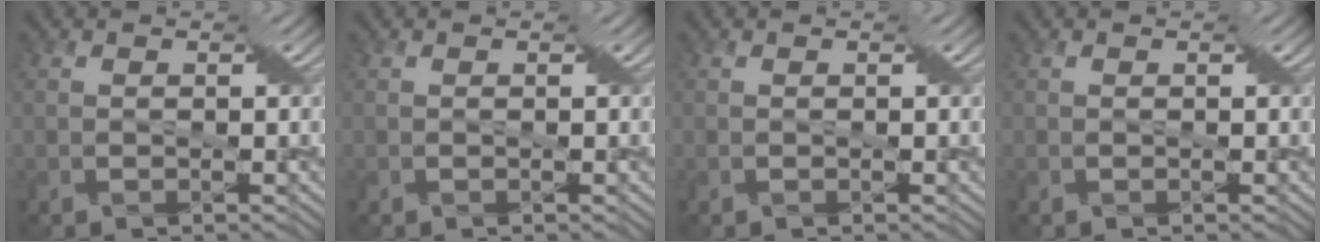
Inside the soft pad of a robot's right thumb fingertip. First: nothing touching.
{"total": 0.0}
{"total": 0.0}
{"total": 0.0}